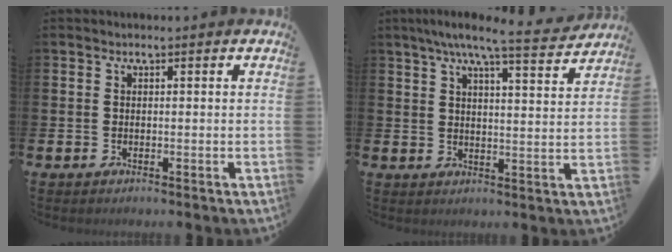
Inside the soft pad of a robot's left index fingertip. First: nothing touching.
{"total": 7.6, "force": [6.8, 0.3, 3.4], "torque": [-0.075, -0.033, 0.117]}